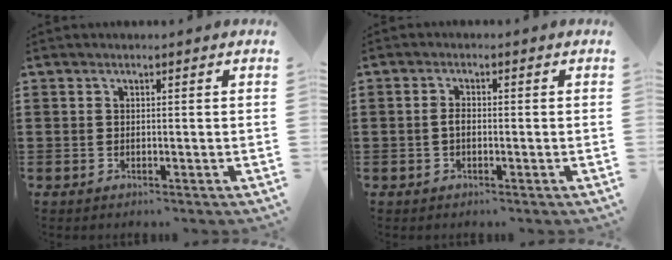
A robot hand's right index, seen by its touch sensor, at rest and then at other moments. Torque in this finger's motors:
{"motor_torque": [0.37, 0.35, 0.26, 0.06]}